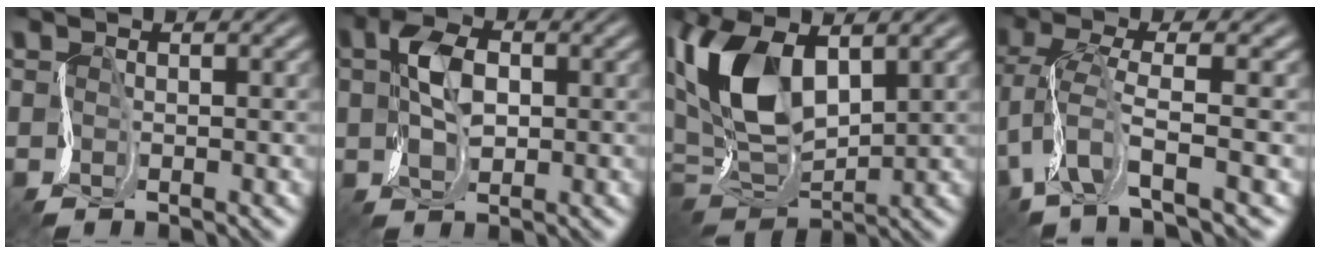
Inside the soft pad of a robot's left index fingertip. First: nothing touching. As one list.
[{"total": 3.8, "force": [0.8, 2.3, 2.9], "torque": [-0.062, 0.011, 0.009]}, {"total": 8.2, "force": [2.3, 4.4, 6.6], "torque": [-0.153, 0.010, 0.034]}, {"total": 5.4, "force": [-0.7, 1.4, 5.2], "torque": [-0.113, 0.001, -0.027]}]